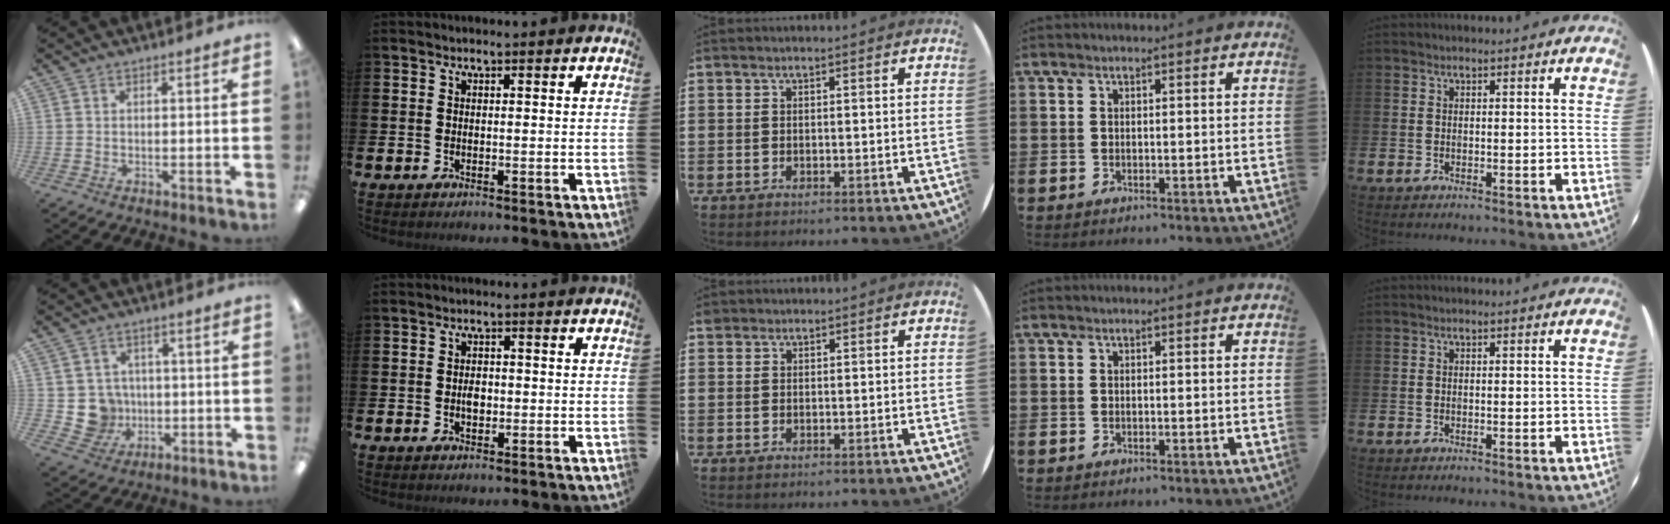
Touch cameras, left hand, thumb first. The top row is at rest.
{"thumb": {"total": 6.9, "force": [-0.2, 6.8, 1.2], "torque": [-0.023, 0.004, 0.006]}, "index": {"total": 2.0, "force": [-0.1, 1.3, 1.5], "torque": [-0.009, -0.003, -0.008]}, "middle": {"total": 0.8, "force": [0.7, 0.3, -0.1], "torque": [0.001, 0.003, 0.014]}}